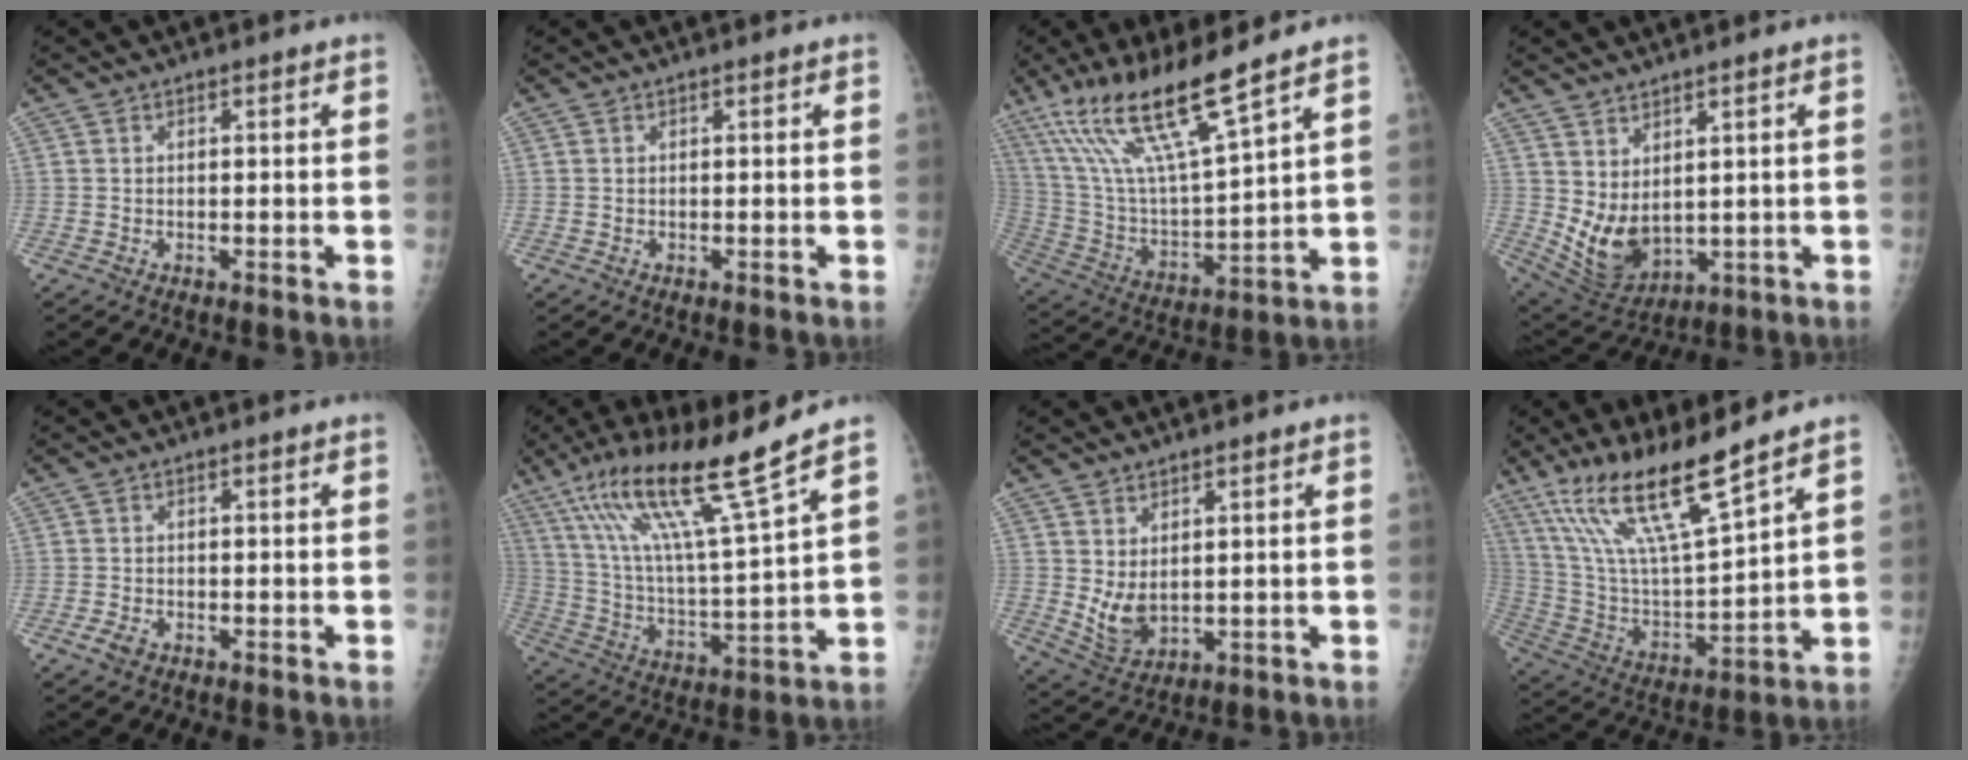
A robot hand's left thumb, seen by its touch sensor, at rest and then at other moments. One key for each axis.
{"total": 0.0}
{"total": 18.5, "fx": 12.4, "fy": 2.3, "fz": 13.5, "tx": -0.253, "ty": -0.059, "tz": 0.243}
{"total": 8.7, "fx": 2.1, "fy": 4.9, "fz": 6.8, "tx": -0.113, "ty": -0.028, "tz": 0.065}
{"total": 1.8, "fx": -1.0, "fy": 1.2, "fz": 1.0, "tx": -0.025, "ty": 0.000, "tz": -0.018}
{"total": 19.3, "fx": 12.5, "fy": 0.5, "fz": 14.7, "tx": -0.254, "ty": -0.052, "tz": 0.228}
{"total": 5.7, "fx": 1.5, "fy": 3.1, "fz": 4.5, "tx": -0.075, "ty": -0.022, "tz": 0.045}
{"total": 18.1, "fx": 12.8, "fy": 2.3, "fz": 12.6, "tx": -0.228, "ty": -0.064, "tz": 0.252}